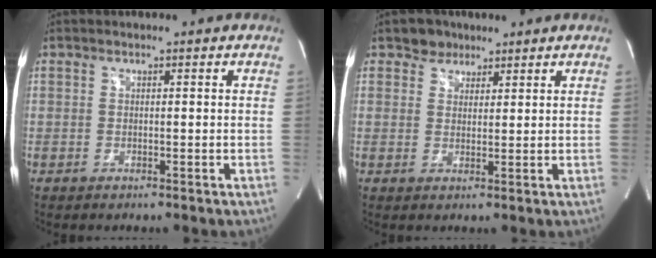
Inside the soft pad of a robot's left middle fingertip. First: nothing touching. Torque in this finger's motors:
{"motor_torque": [0.01, 0.04, -0.07, -0.01]}